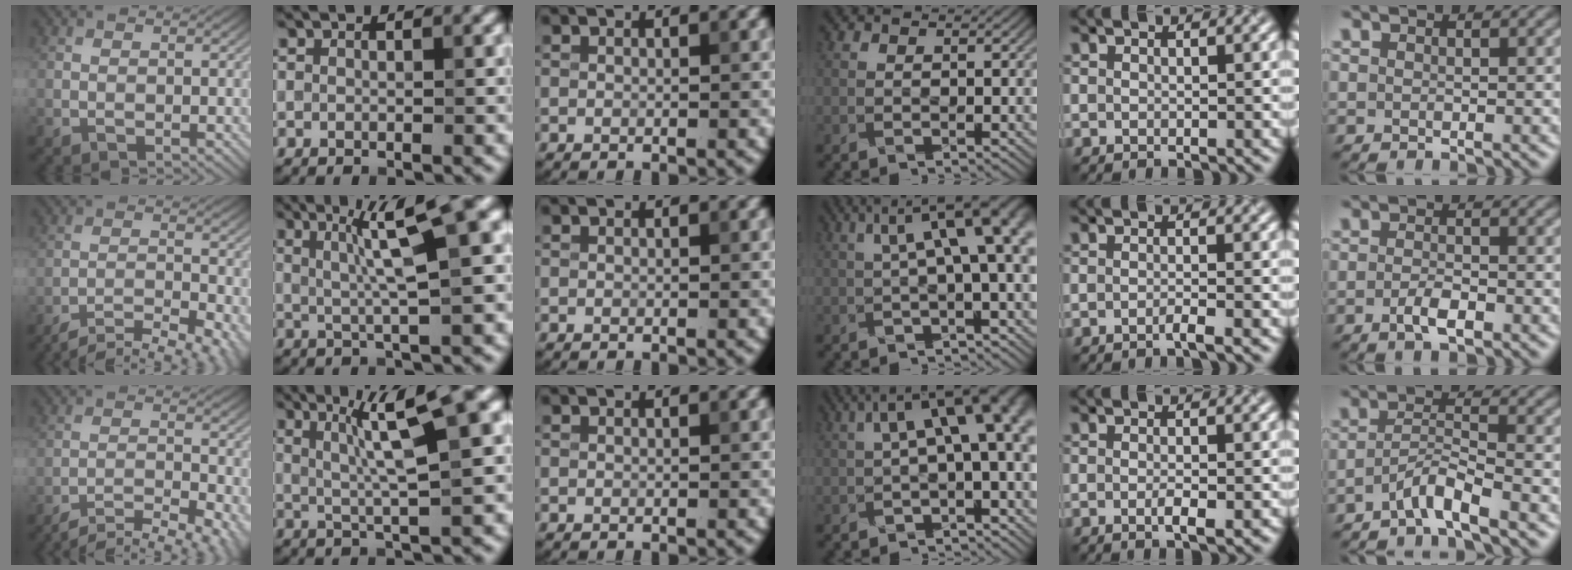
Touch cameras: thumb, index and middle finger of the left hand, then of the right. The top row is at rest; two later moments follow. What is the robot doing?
{"motion": "pour", "object": "sugar"}